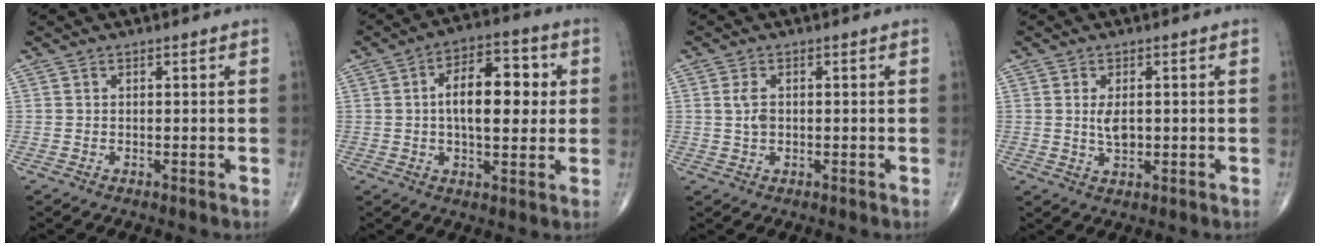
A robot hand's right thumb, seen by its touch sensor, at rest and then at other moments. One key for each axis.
{"total": 13.2, "fx": 1.6, "fy": 6.5, "fz": 11.4, "tx": -0.153, "ty": 0.014, "tz": 0.020}
{"total": 2.6, "fx": 0.3, "fy": 1.5, "fz": 2.1, "tx": -0.042, "ty": 0.000, "tz": 0.005}
{"total": 3.6, "fx": 0.4, "fy": 1.9, "fz": 3.1, "tx": -0.054, "ty": -0.007, "tz": 0.010}